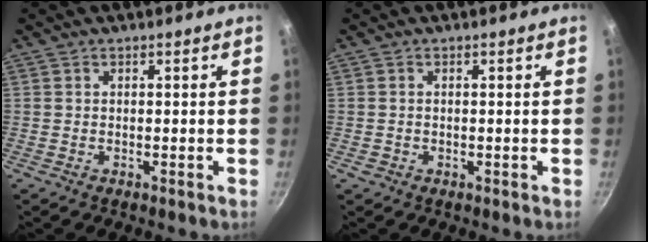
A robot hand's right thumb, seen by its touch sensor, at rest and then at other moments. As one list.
[{"total": 0.5, "force": [-0.1, 0.5, 0.2], "torque": [-0.001, 0.001, -0.003]}]